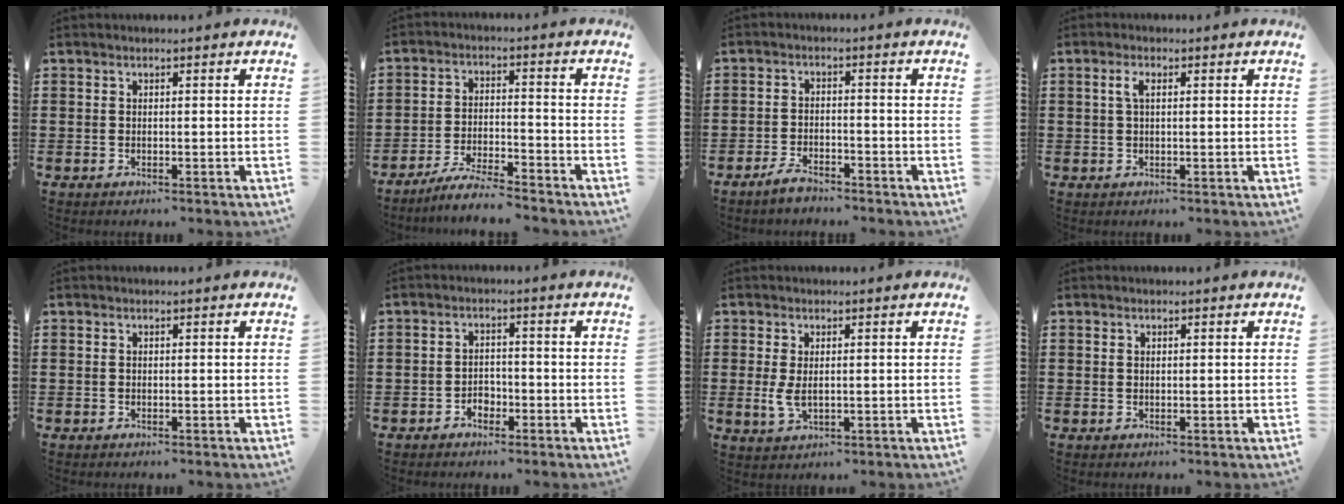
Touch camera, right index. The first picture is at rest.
{"total": 5.2, "force": [-5.0, -0.2, 1.6], "torque": [-0.041, -0.007, -0.100]}
{"total": 2.8, "force": [-2.5, 0.6, 0.9], "torque": [-0.019, 0.005, -0.050]}
{"total": 2.1, "force": [0.5, 0.8, 1.9], "torque": [-0.039, 0.006, 0.007]}
{"total": 0.0}
{"total": 2.2, "force": [-1.2, 1.5, 0.9], "torque": [-0.021, 0.002, -0.027]}
{"total": 3.2, "force": [0.0, 1.6, 2.8], "torque": [-0.069, -0.002, -0.003]}
{"total": 0.0}